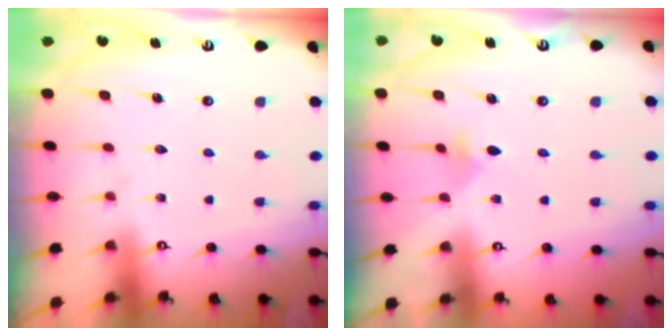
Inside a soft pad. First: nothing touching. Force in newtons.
{"total": 2.6, "press": 2.6, "slide": 0.6}